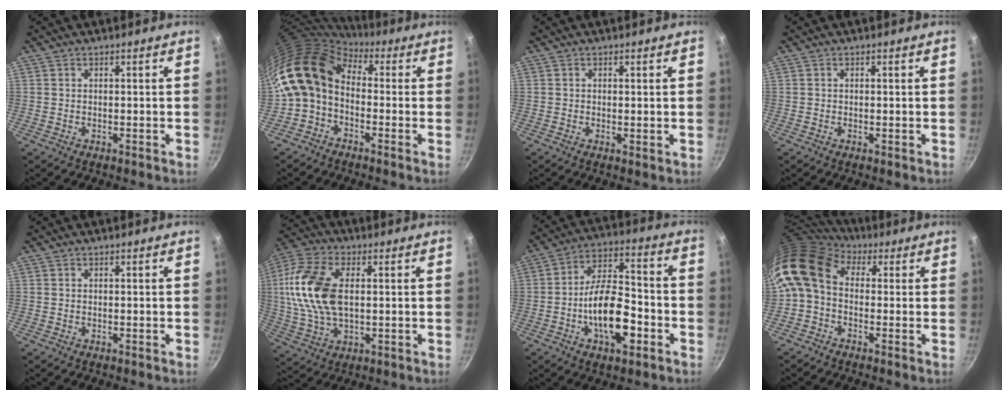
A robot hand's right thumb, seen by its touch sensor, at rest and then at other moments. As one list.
[{"total": 11.5, "force": [-0.2, 8.3, 8.0], "torque": [-0.129, 0.033, -0.027]}, {"total": 0.9, "force": [0.3, 0.4, 0.8], "torque": [-0.013, -0.002, 0.002]}, {"total": 0.0}, {"total": 0.0}, {"total": 15.9, "force": [1.8, 9.1, 12.9], "torque": [-0.253, 0.009, 0.027]}, {"total": 14.6, "force": [-4.8, 7.0, 11.8], "torque": [-0.179, 0.045, -0.088]}, {"total": 11.2, "force": [1.1, 8.1, 7.6], "torque": [-0.141, 0.025, -0.003]}]